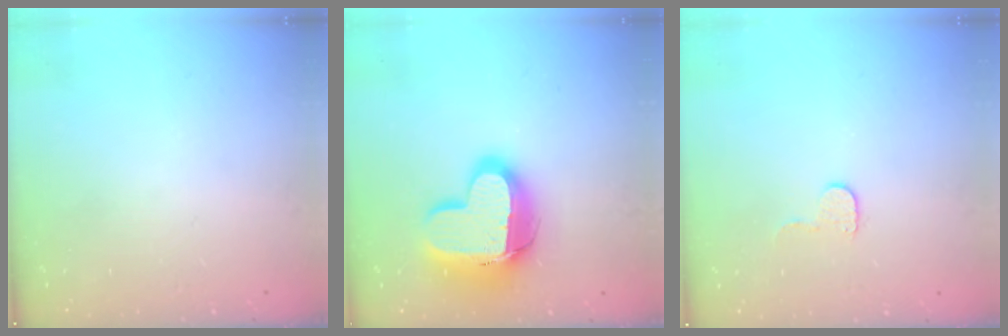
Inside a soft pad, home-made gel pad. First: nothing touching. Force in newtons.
{"total": 17.0, "press": 17.0, "slide": 1.2}
{"total": 5.0, "press": 4.9, "slide": 0.5}